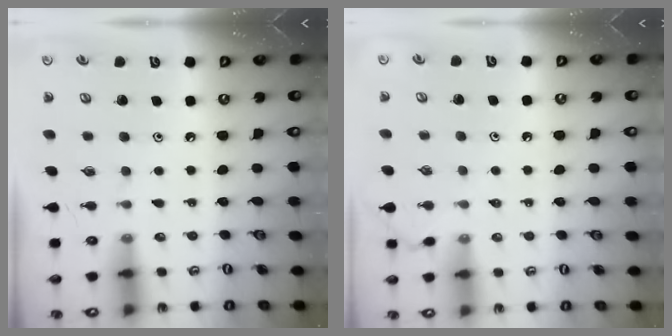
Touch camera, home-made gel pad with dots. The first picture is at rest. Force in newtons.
{"total": 2.4, "press": 2.4, "slide": 0.3}